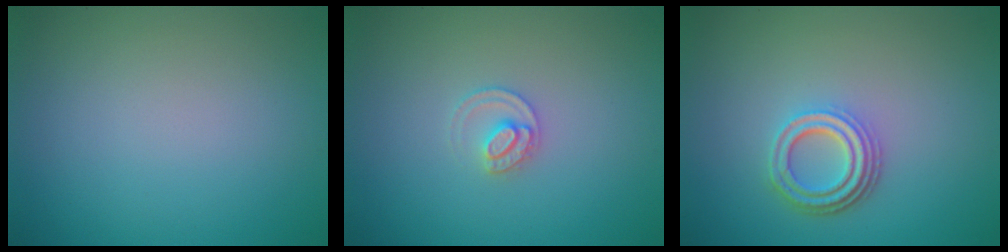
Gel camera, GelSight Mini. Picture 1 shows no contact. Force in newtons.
{"total": 1.7, "press": 1.7, "slide": 0.1}
{"total": 3.8, "press": 2.9, "slide": 2.4}